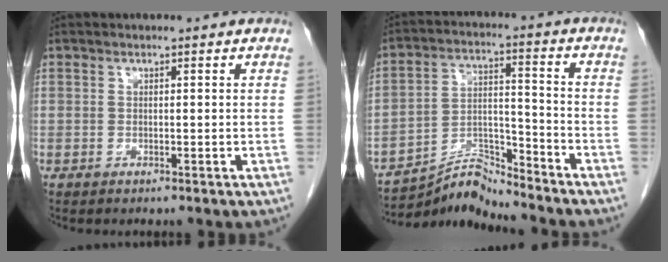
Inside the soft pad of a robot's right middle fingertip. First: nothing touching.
{"total": 8.2, "force": [-8.2, -0.8, 0.0], "torque": [-0.006, 0.025, -0.148]}